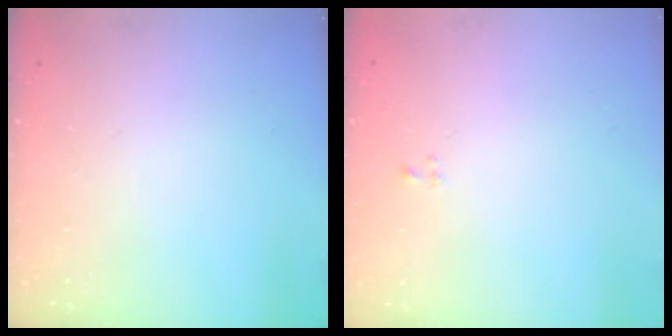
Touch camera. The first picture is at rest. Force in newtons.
{"total": 0.0}